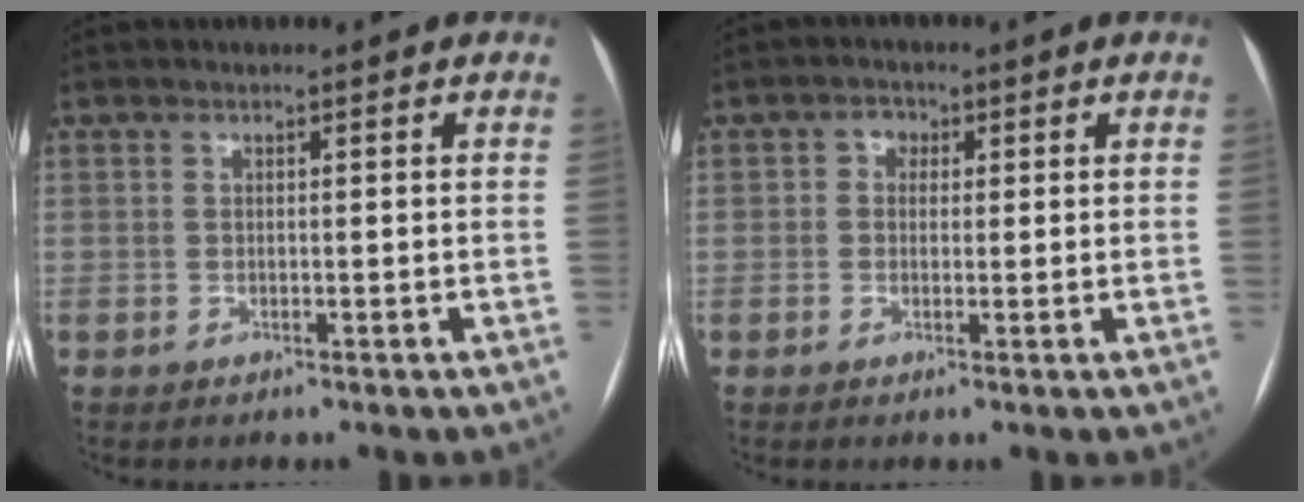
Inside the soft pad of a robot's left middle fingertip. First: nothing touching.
{"total": 2.1, "force": [0.5, 1.8, 0.9], "torque": [-0.011, 0.008, 0.003]}